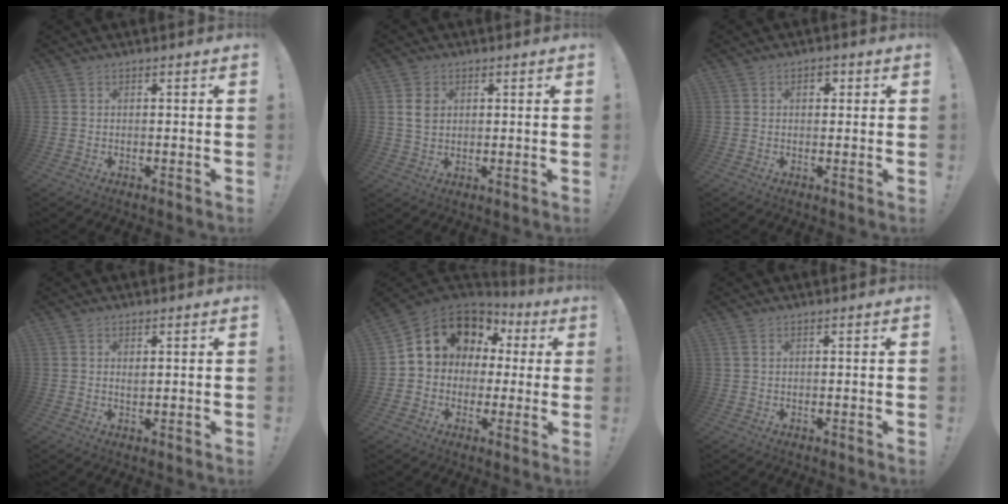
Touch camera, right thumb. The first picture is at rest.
{"total": 4.5, "force": [1.1, 3.7, 2.4], "torque": [-0.033, 0.003, 0.020]}
{"total": 2.7, "force": [0.6, 1.9, 1.8], "torque": [-0.019, 0.001, 0.005]}
{"total": 1.0, "force": [0.7, 0.3, 0.7], "torque": [0.001, -0.007, 0.009]}
{"total": 10.9, "force": [3.7, 9.3, 4.4], "torque": [-0.065, -0.020, 0.078]}
{"total": 0.6, "force": [0.3, 0.2, 0.5], "torque": [-0.015, 0.003, 0.006]}